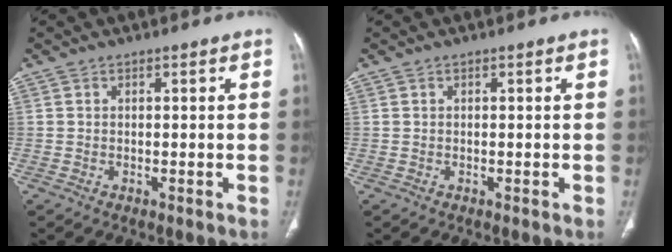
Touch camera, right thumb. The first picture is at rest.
{"total": 0.0}